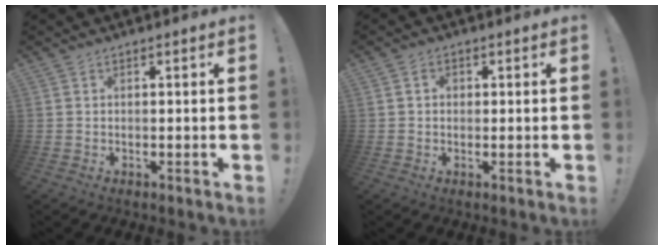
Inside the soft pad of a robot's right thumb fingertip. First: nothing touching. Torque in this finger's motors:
{"motor_torque": [0.18, -0.38, 0.06, -0.01, 0.07]}